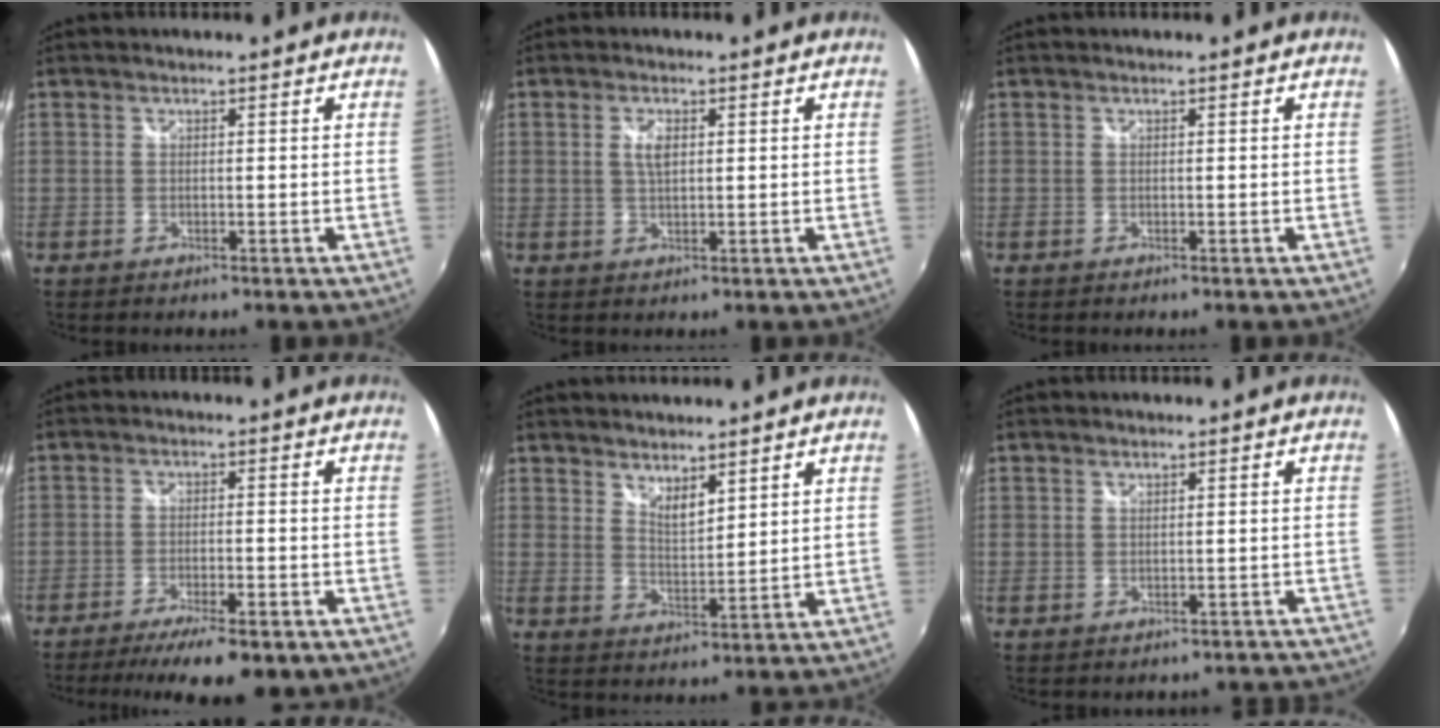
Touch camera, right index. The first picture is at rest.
{"total": 2.8, "force": [0.8, 1.3, 2.4], "torque": [-0.045, 0.005, 0.016]}
{"total": 0.0}
{"total": 12.9, "force": [-9.5, 3.5, 8.0], "torque": [-0.164, -0.038, -0.141]}
{"total": 4.4, "force": [3.7, 1.2, 2.0], "torque": [-0.030, -0.006, 0.064]}
{"total": 3.8, "force": [-3.0, 2.4, 0.2], "torque": [0.014, 0.026, -0.024]}